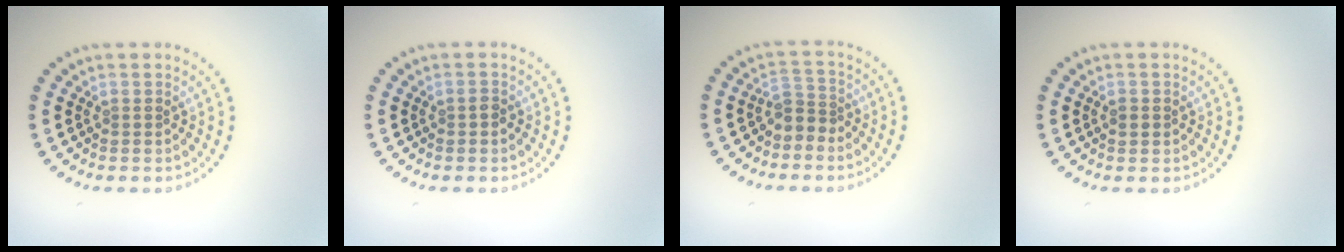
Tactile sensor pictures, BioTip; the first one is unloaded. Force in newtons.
{"total": 0.7, "press": 0.7, "slide": 0.1}
{"total": 2.2, "press": 1.7, "slide": 1.4}
{"total": 1.1, "press": 1.1, "slide": 0.1}